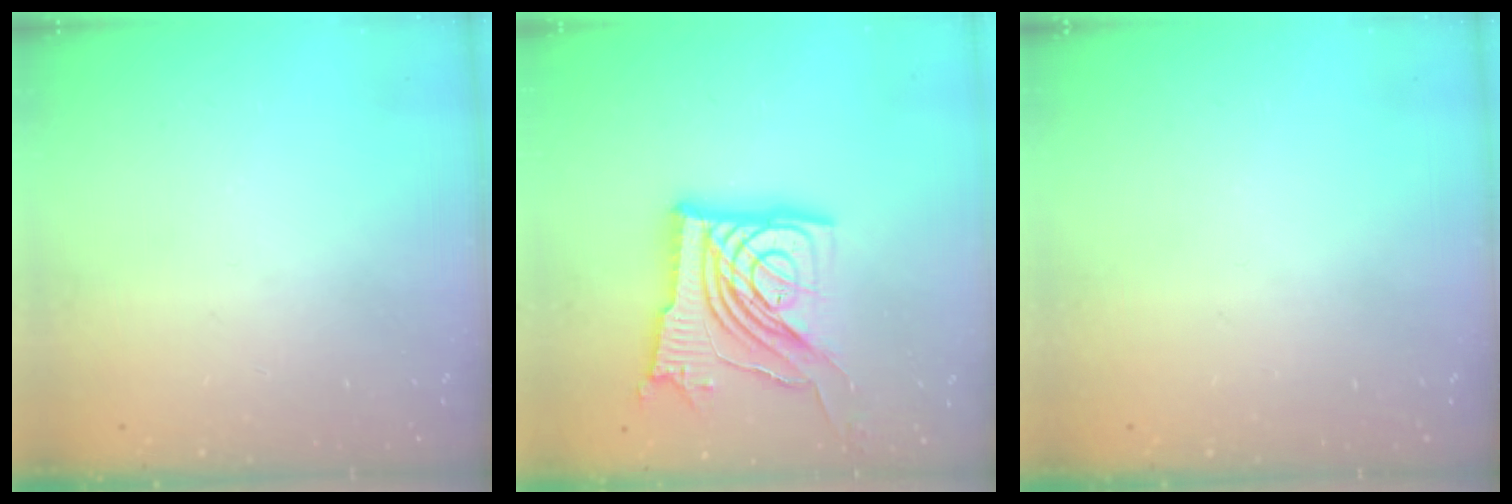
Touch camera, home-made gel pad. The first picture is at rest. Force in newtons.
{"total": 20.6, "press": 20.4, "slide": 2.6}
{"total": 0.0}